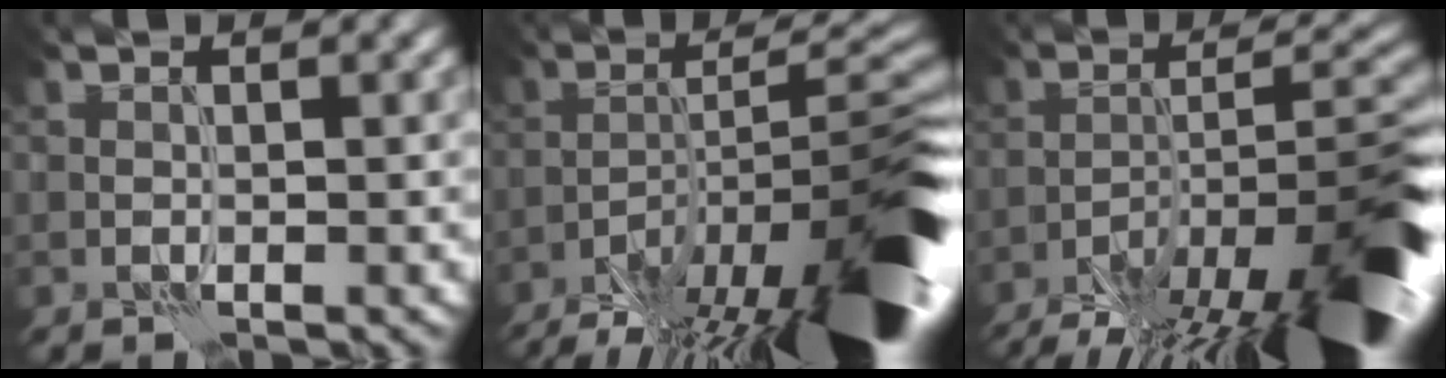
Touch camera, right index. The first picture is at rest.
{"total": 15.7, "force": [-10.3, 4.0, 11.1], "torque": [-0.171, -0.006, -0.165]}
{"total": 13.9, "force": [-9.4, 3.7, 9.5], "torque": [-0.161, 0.004, -0.149]}